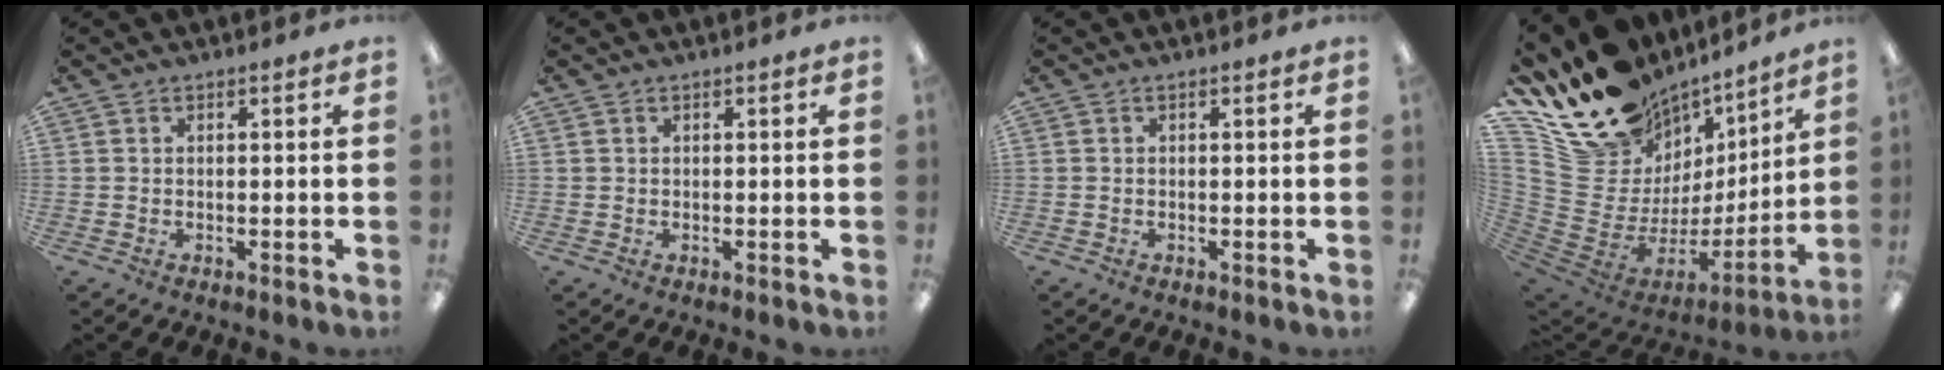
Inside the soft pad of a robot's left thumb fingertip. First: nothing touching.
{"total": 0.5, "force": [0.4, 0.4, 0.0], "torque": [0.000, 0.003, 0.006]}
{"total": 0.0}
{"total": 18.6, "force": [13.8, 11.1, 5.9], "torque": [-0.111, -0.116, 0.278]}